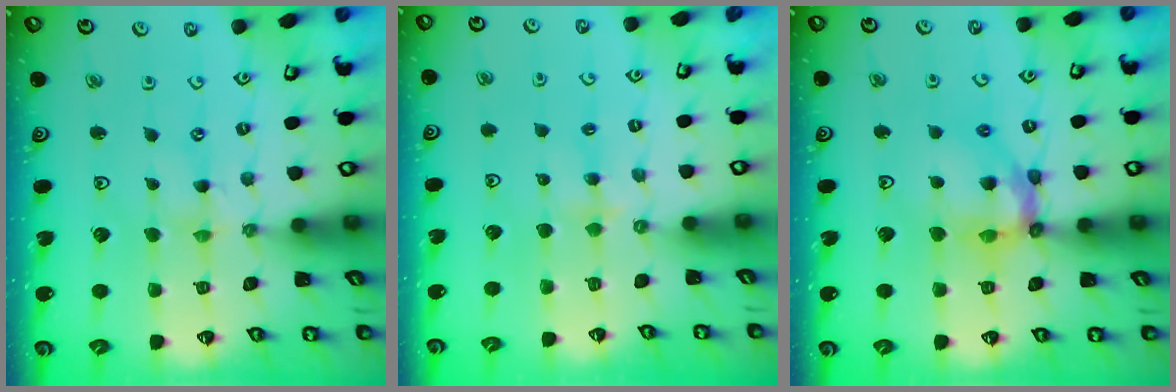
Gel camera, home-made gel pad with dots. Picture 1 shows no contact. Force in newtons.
{"total": 2.6, "press": 2.5, "slide": 0.4}
{"total": 11.7, "press": 11.5, "slide": 1.6}